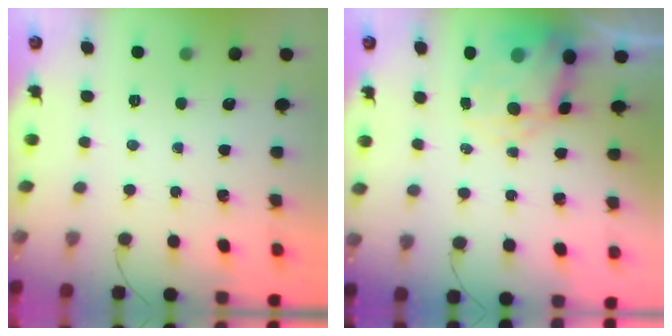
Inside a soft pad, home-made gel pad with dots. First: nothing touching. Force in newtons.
{"total": 9.2, "press": 9.0, "slide": 2.3}